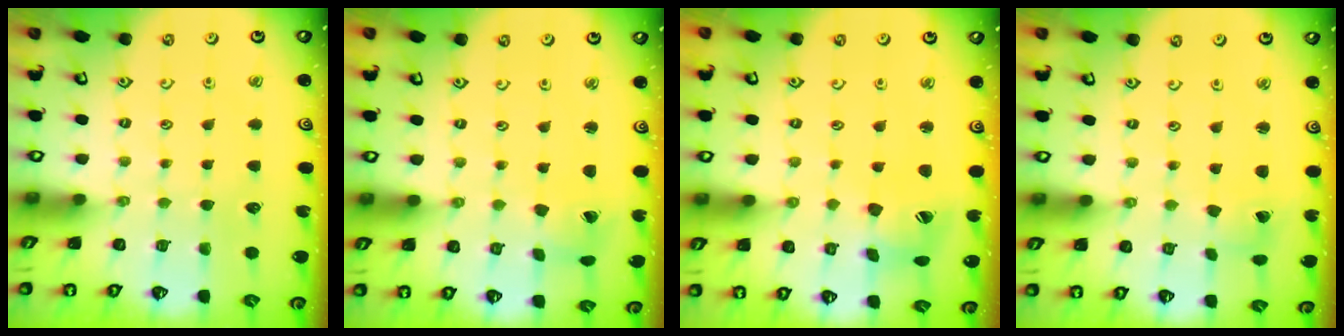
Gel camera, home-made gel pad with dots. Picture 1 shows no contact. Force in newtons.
{"total": 2.0, "press": 2.0, "slide": 0.3}
{"total": 11.4, "press": 11.3, "slide": 1.0}
{"total": 2.8, "press": 2.8, "slide": 0.1}